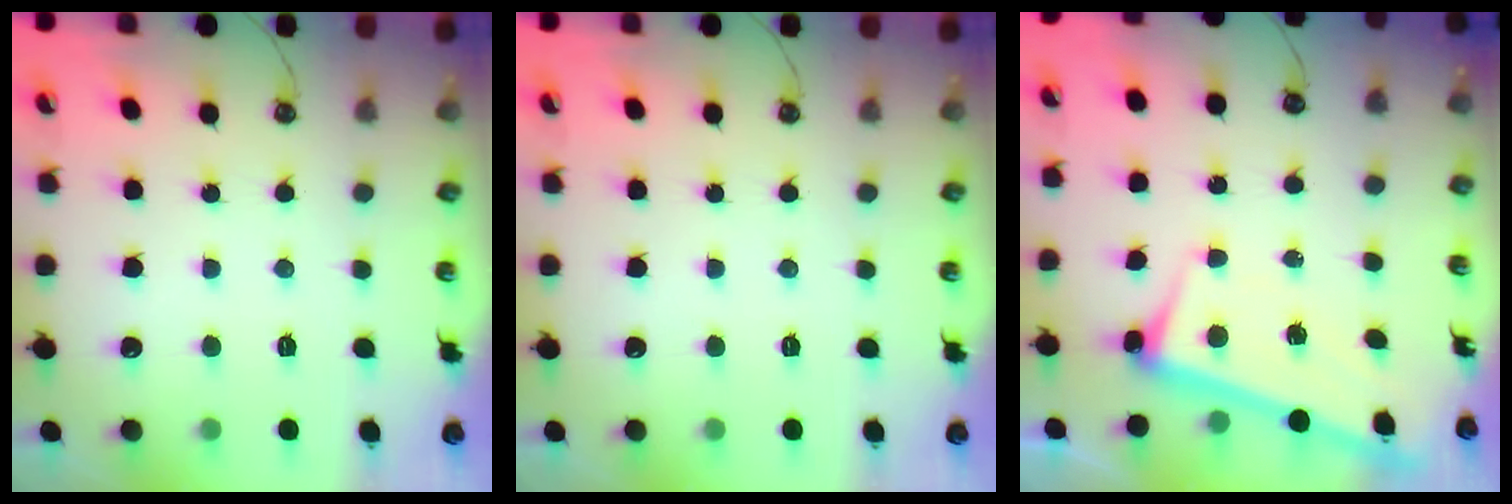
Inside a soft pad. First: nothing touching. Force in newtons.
{"total": 0.0}
{"total": 2.9, "press": 2.9, "slide": 0.4}